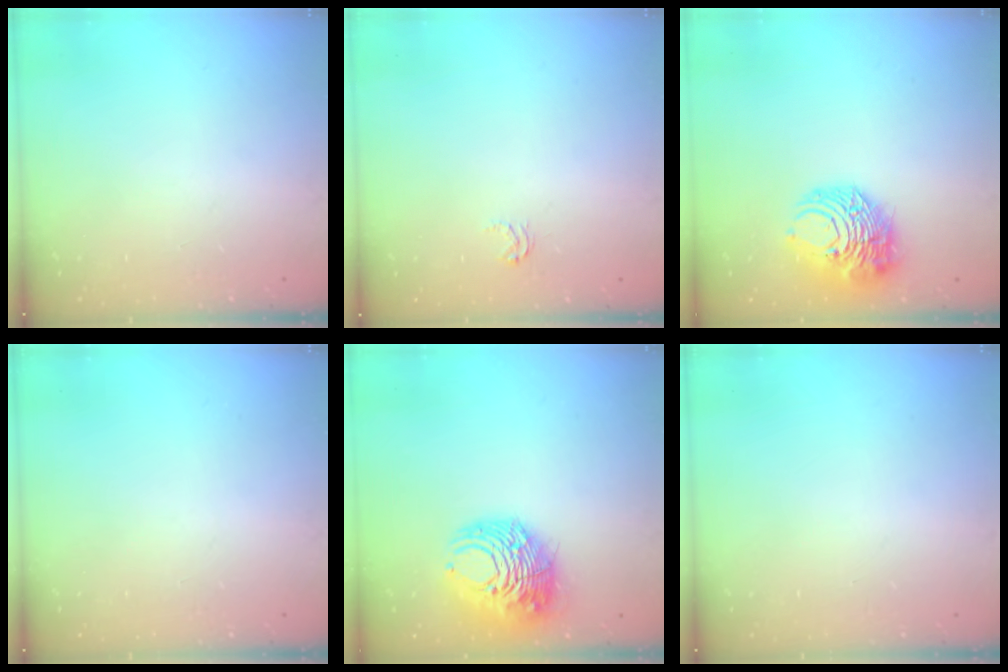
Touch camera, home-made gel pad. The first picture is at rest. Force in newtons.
{"total": 2.6, "press": 2.6, "slide": 0.4}
{"total": 11.1, "press": 11.0, "slide": 1.2}
{"total": 0.0}
{"total": 12.3, "press": 12.2, "slide": 1.7}
{"total": 0.0}